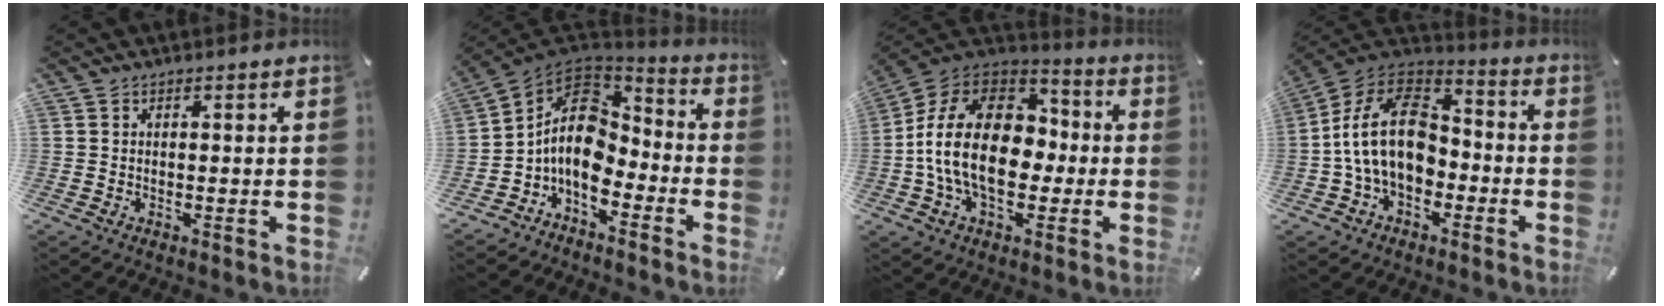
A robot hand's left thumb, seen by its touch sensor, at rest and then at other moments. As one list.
[{"total": 13.0, "force": [-2.6, 9.4, 8.6], "torque": [-0.177, 0.007, -0.046]}, {"total": 21.4, "force": [-2.1, 14.9, 15.2], "torque": [-0.296, 0.025, -0.036]}, {"total": 18.5, "force": [-2.9, 13.0, 12.9], "torque": [-0.263, 0.031, -0.053]}]